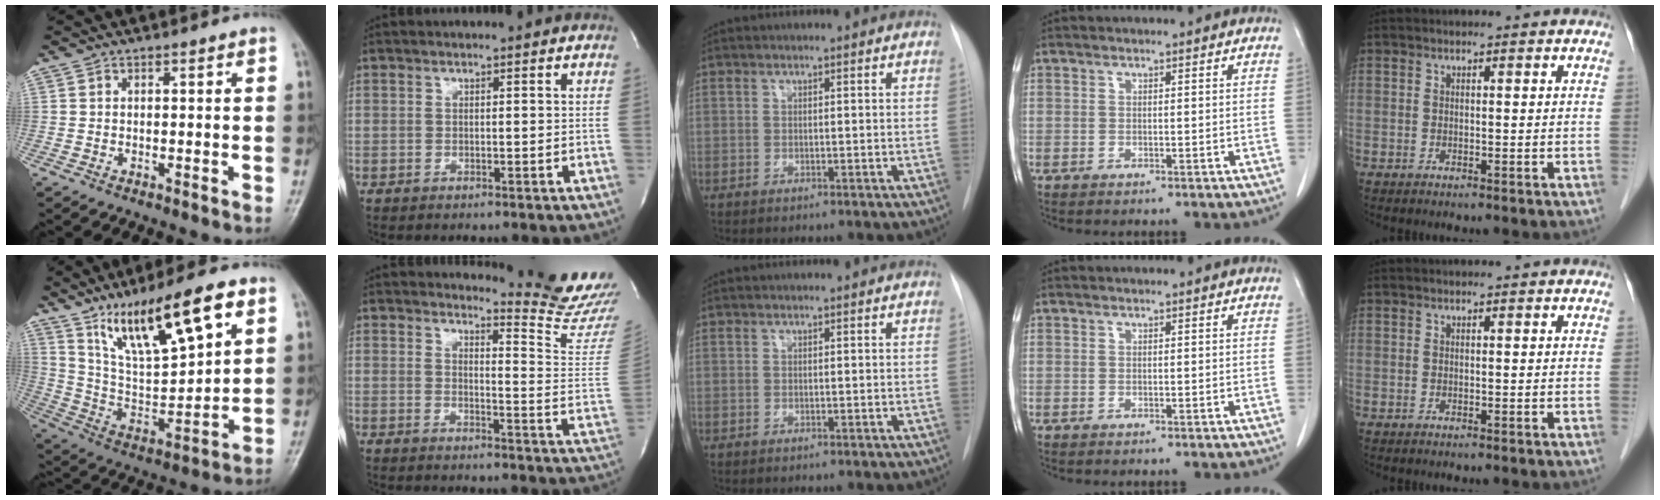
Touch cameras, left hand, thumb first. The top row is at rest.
{"thumb": {"total": 19.4, "force": [10.9, 5.5, 15.0], "torque": [-0.232, -0.035, 0.208]}, "index": {"total": 11.9, "force": [11.7, -2.2, 0.5], "torque": [-0.006, -0.148, 0.124]}}